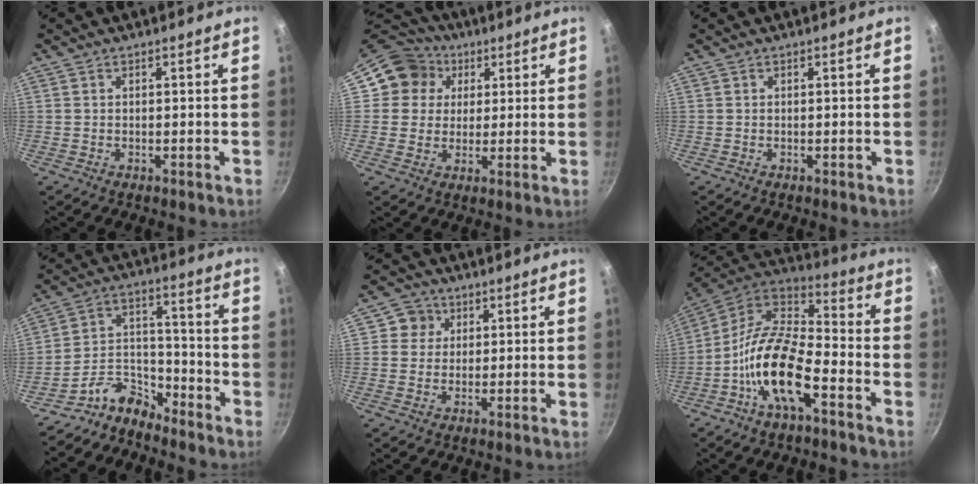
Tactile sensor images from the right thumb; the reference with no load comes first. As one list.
[{"total": 10.1, "force": [3.1, 9.3, 2.4], "torque": [-0.005, 0.012, 0.038]}, {"total": 0.0}, {"total": 9.0, "force": [-7.8, 3.8, 2.5], "torque": [-0.029, 0.091, -0.163]}, {"total": 4.5, "force": [1.4, 4.3, 0.6], "torque": [0.030, 0.003, 0.013]}, {"total": 17.3, "force": [-7.1, 7.3, 13.9], "torque": [-0.252, 0.057, -0.153]}]